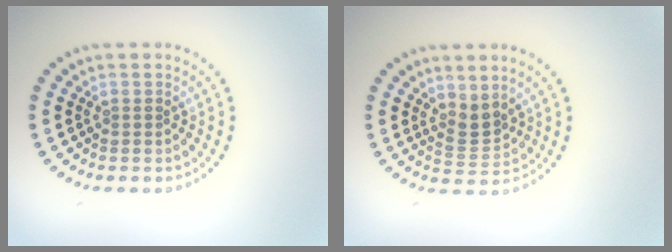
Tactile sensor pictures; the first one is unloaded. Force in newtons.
{"total": 2.2, "press": 1.6, "slide": 1.6}